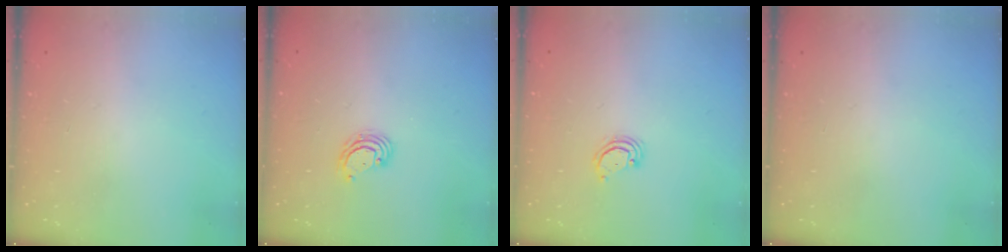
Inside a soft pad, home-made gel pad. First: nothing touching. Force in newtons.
{"total": 3.8, "press": 3.8, "slide": 0.1}
{"total": 2.8, "press": 2.8, "slide": 0.2}
{"total": 0.0}